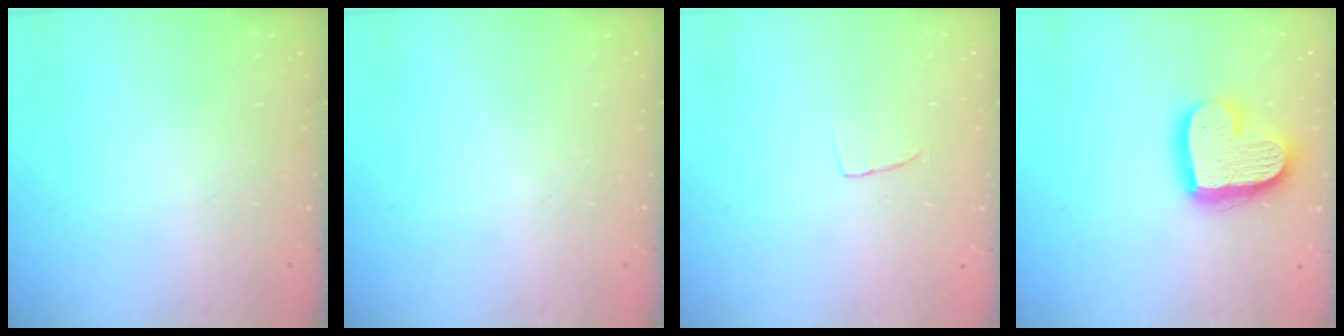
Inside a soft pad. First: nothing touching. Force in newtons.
{"total": 0.0}
{"total": 3.8, "press": 3.7, "slide": 0.2}
{"total": 17.4, "press": 17.3, "slide": 1.6}